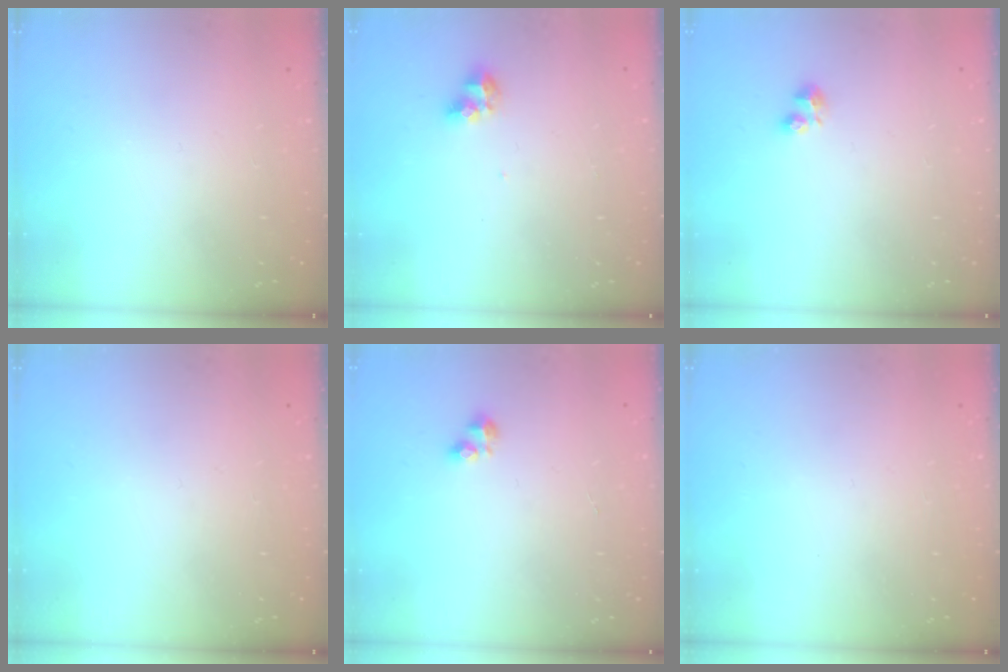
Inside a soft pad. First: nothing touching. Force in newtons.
{"total": 6.1, "press": 6.1, "slide": 0.3}
{"total": 2.7, "press": 2.6, "slide": 0.6}
{"total": 0.0}
{"total": 2.7, "press": 2.6, "slide": 0.5}
{"total": 0.0}